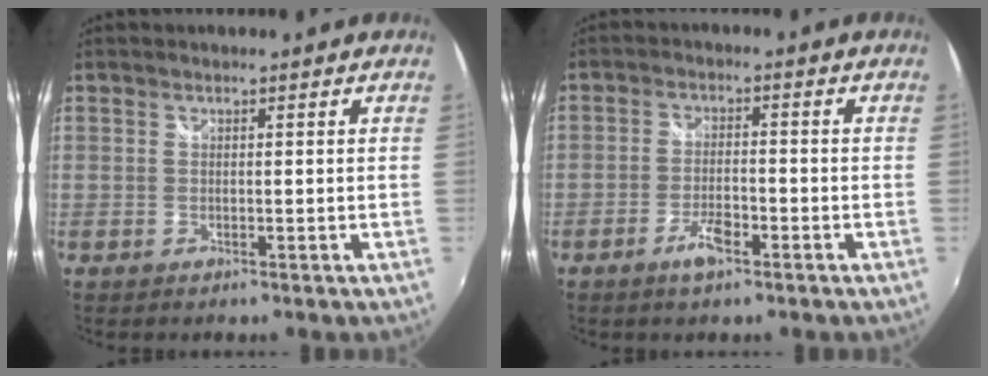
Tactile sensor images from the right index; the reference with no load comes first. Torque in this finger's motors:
{"motor_torque": [0.10, -0.06, 0.07, 0.06]}